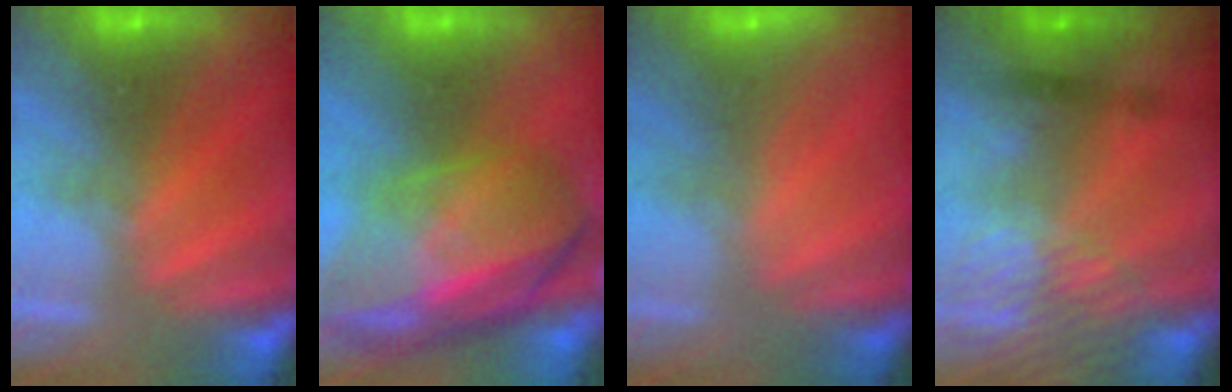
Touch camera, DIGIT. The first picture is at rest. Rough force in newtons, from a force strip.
{"total": 7.2}
{"total": 2.3}
{"total": 5.8}